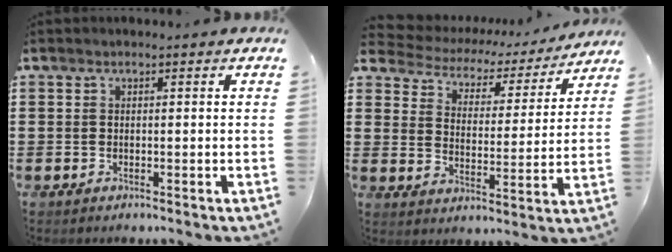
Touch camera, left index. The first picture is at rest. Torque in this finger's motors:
{"motor_torque": [1.11, -1.02, -0.03, -0.12]}